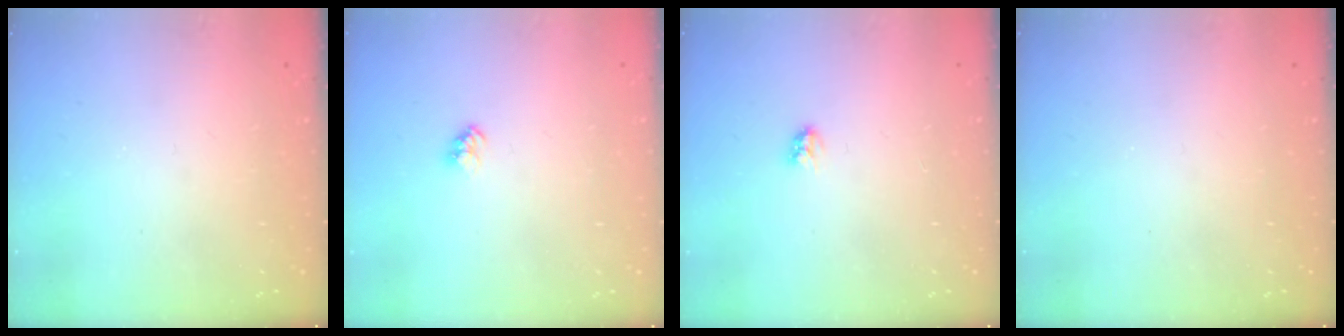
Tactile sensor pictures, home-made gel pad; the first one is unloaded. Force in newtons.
{"total": 2.3, "press": 2.3, "slide": 0.3}
{"total": 3.0, "press": 3.0, "slide": 0.3}
{"total": 0.0}